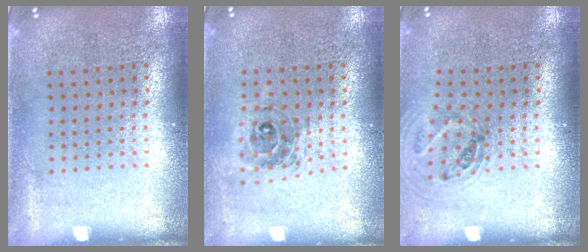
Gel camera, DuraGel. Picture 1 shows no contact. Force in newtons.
{"total": 0.7, "press": 0.7, "slide": 0.2}
{"total": 0.9, "press": 0.9, "slide": 0.1}